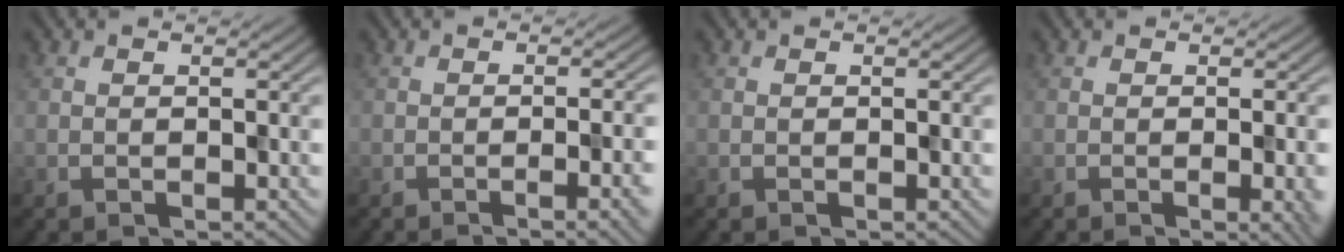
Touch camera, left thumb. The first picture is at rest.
{"total": 5.0, "force": [-1.6, 1.3, 4.6], "torque": [-0.053, 0.000, -0.021]}
{"total": 0.0}
{"total": 3.3, "force": [-0.7, 0.7, 3.1], "torque": [-0.039, -0.002, -0.009]}